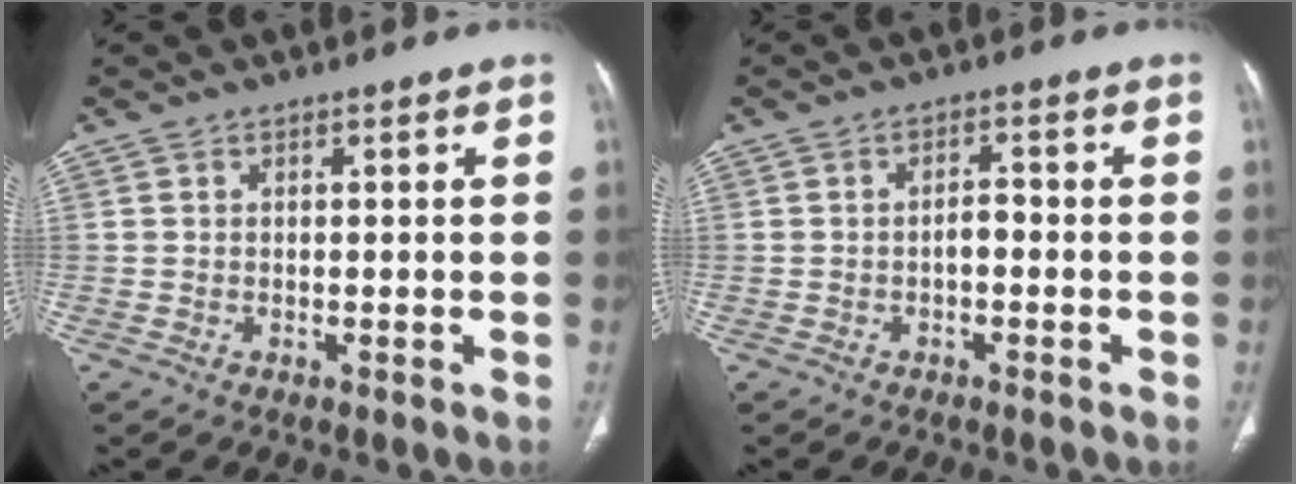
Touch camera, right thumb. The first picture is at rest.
{"total": 2.1, "force": [-0.7, 1.1, 1.7], "torque": [-0.022, 0.012, -0.013]}